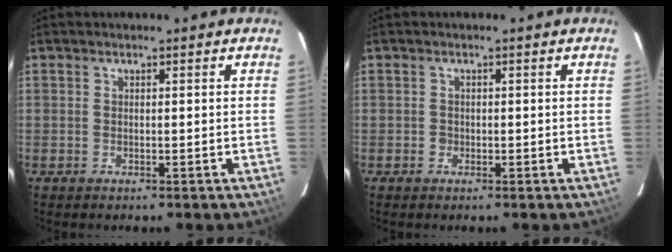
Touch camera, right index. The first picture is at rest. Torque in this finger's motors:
{"motor_torque": [0.36, 0.10, 0.14, 0.02]}